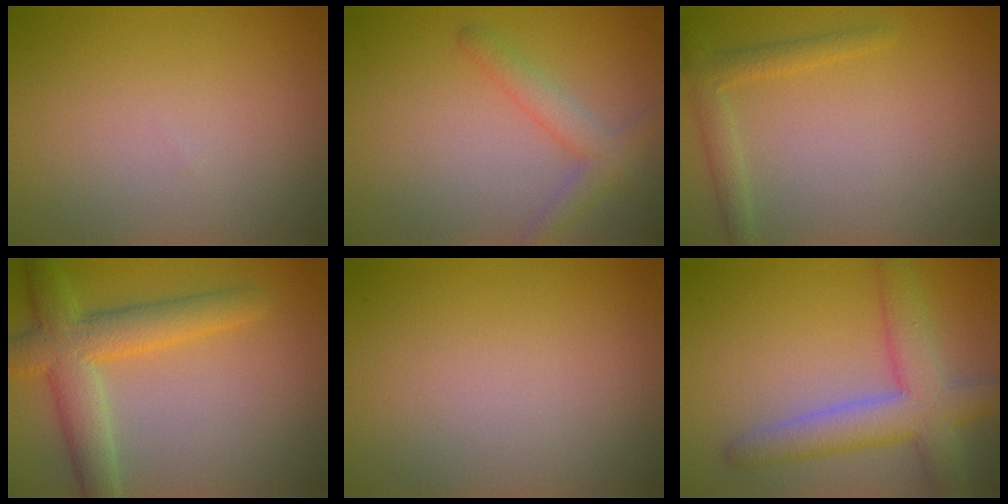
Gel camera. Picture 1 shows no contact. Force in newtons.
{"total": 2.7, "press": 2.7, "slide": 0.2}
{"total": 2.0, "press": 2.0, "slide": 0.1}
{"total": 5.7, "press": 5.7, "slide": 0.2}
{"total": 0.0}
{"total": 6.0, "press": 6.0, "slide": 0.4}